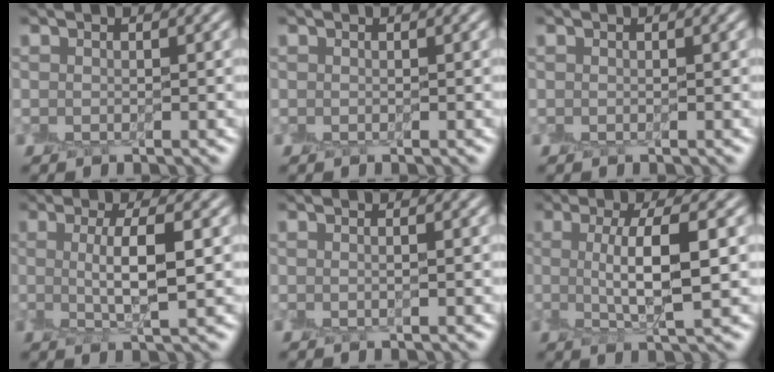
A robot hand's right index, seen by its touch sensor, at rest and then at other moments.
{"total": 0.0}
{"total": 0.0}
{"total": 4.3, "force": [0.4, 0.8, 4.2], "torque": [-0.081, 0.002, 0.008]}
{"total": 0.7, "force": [0.0, 0.0, 0.7], "torque": [-0.012, -0.002, -0.002]}
{"total": 5.9, "force": [0.5, 1.4, 5.7], "torque": [-0.106, 0.004, 0.006]}